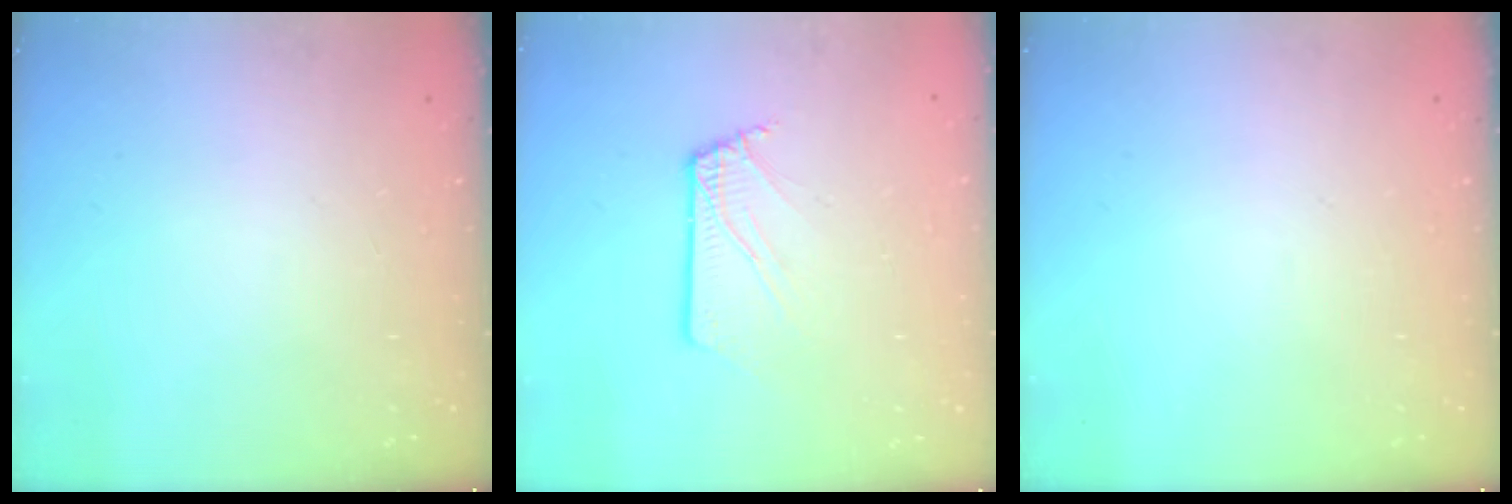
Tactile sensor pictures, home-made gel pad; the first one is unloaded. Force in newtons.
{"total": 2.4, "press": 2.4, "slide": 0.1}
{"total": 0.0}